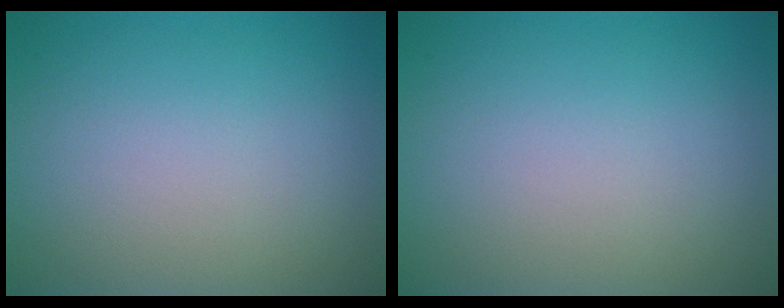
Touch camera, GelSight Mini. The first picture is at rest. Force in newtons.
{"total": 0.0}